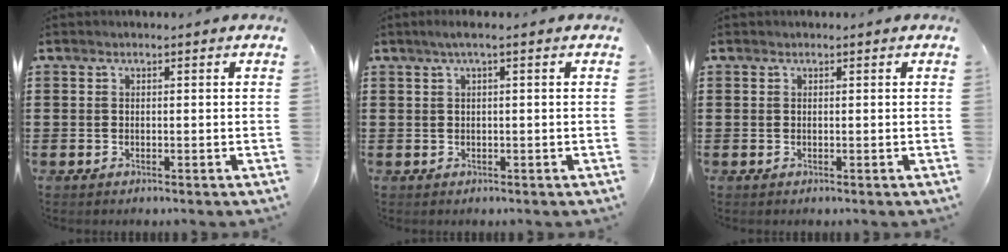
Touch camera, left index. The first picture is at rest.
{"total": 1.5, "force": [0.0, 0.0, 1.5], "torque": [-0.024, -0.002, 0.000]}
{"total": 0.0}